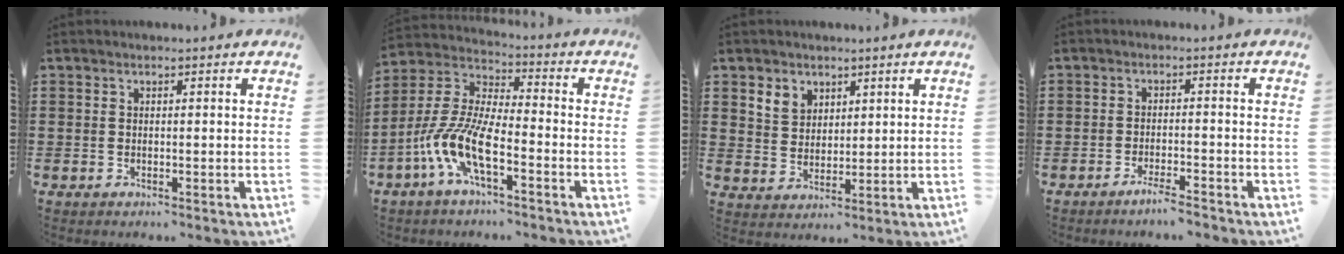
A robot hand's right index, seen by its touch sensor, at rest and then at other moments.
{"total": 9.8, "force": [-5.1, 2.4, 8.0], "torque": [-0.204, -0.018, -0.103]}
{"total": 4.0, "force": [2.4, 3.1, 0.6], "torque": [-0.027, 0.014, 0.046]}
{"total": 2.8, "force": [-2.4, 0.1, 1.5], "torque": [-0.024, 0.004, -0.044]}